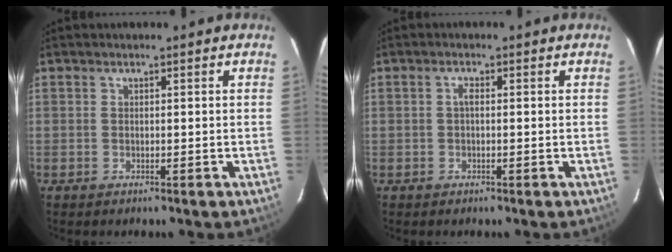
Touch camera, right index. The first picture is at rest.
{"total": 1.0, "force": [-0.1, 0.4, 0.9], "torque": [-0.018, 0.006, -0.003]}